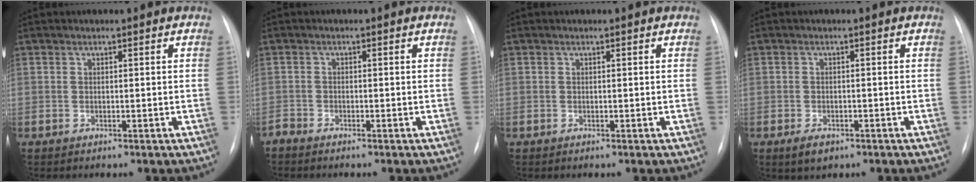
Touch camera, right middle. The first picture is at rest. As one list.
[{"total": 1.2, "force": [-1.2, 0.1, 0.0], "torque": [-0.002, -0.004, -0.021]}, {"total": 0.0}, {"total": 2.6, "force": [-1.6, 1.4, 1.6], "torque": [-0.035, -0.005, -0.016]}]